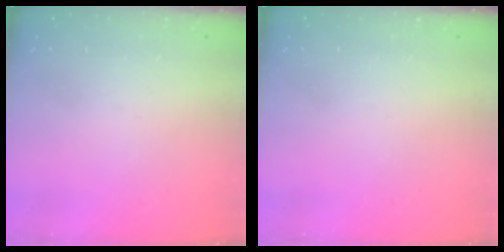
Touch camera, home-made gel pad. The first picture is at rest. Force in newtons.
{"total": 0.0}